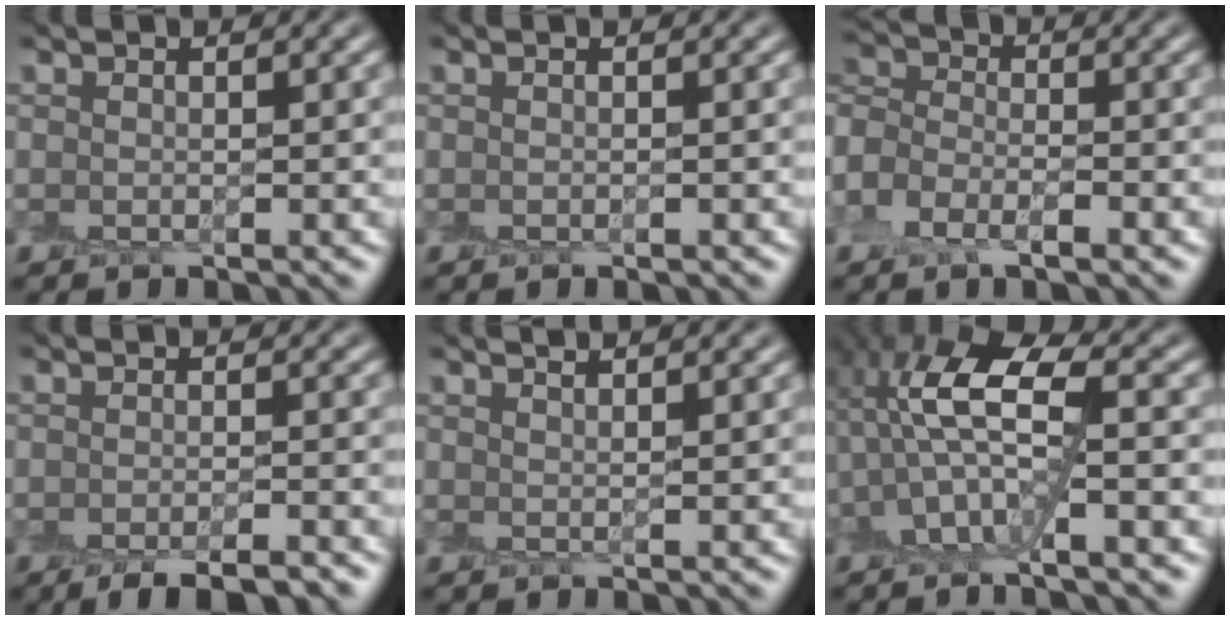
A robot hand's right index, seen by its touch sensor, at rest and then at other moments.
{"total": 0.0}
{"total": 4.7, "force": [-2.1, 2.9, 3.1], "torque": [-0.066, 0.005, -0.049]}
{"total": 4.0, "force": [-2.8, 1.0, 2.7], "torque": [-0.031, -0.001, -0.047]}
{"total": 1.8, "force": [1.6, 0.4, 0.7], "torque": [0.000, 0.005, 0.011]}
{"total": 7.3, "force": [0.3, 3.1, 6.5], "torque": [-0.133, 0.021, -0.002]}